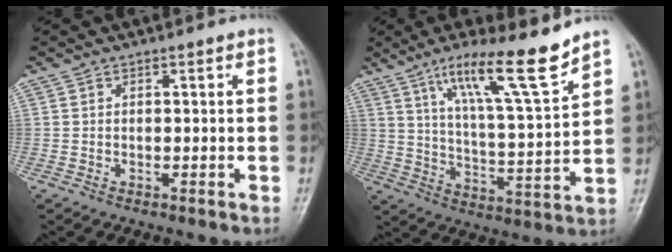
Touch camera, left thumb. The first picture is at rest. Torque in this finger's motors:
{"motor_torque": [0.40, 0.29, 1.44, -1.33, 0.13]}